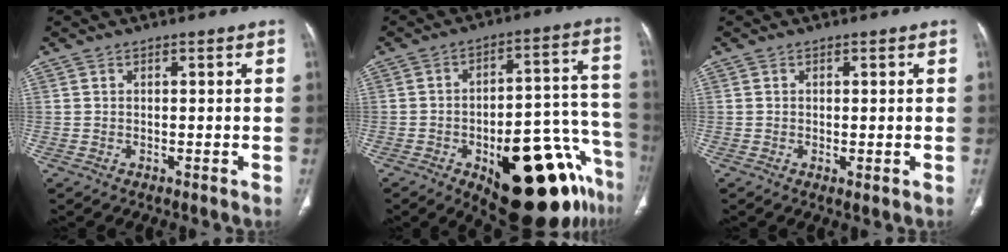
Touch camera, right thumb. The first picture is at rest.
{"total": 26.3, "force": [-13.6, 9.9, 20.2], "torque": [-0.182, 0.085, -0.183]}
{"total": 1.0, "force": [-0.2, 0.3, 0.9], "torque": [-0.019, -0.005, -0.004]}